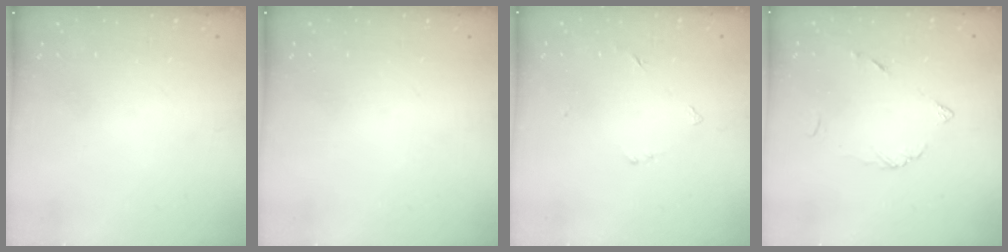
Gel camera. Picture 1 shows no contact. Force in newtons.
{"total": 0.0}
{"total": 3.2, "press": 3.1, "slide": 0.4}
{"total": 5.4, "press": 5.3, "slide": 0.6}